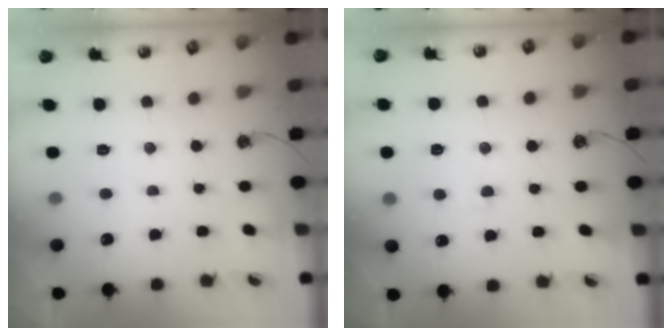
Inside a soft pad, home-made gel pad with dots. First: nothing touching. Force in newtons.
{"total": 2.7, "press": 2.5, "slide": 1.1}